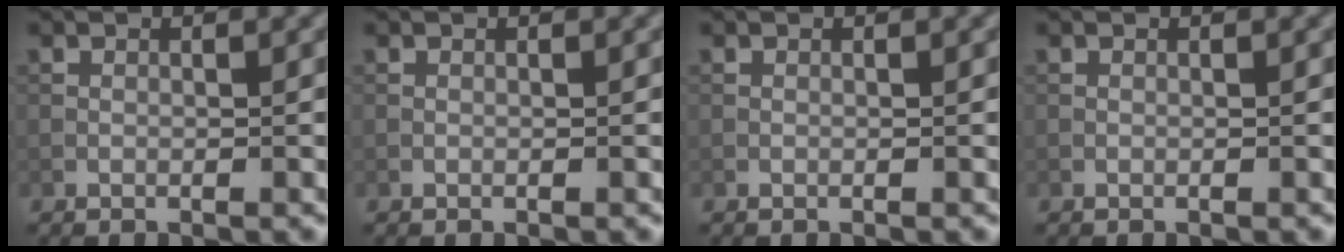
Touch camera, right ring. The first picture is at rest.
{"total": 0.0}
{"total": 0.0}
{"total": 0.0}